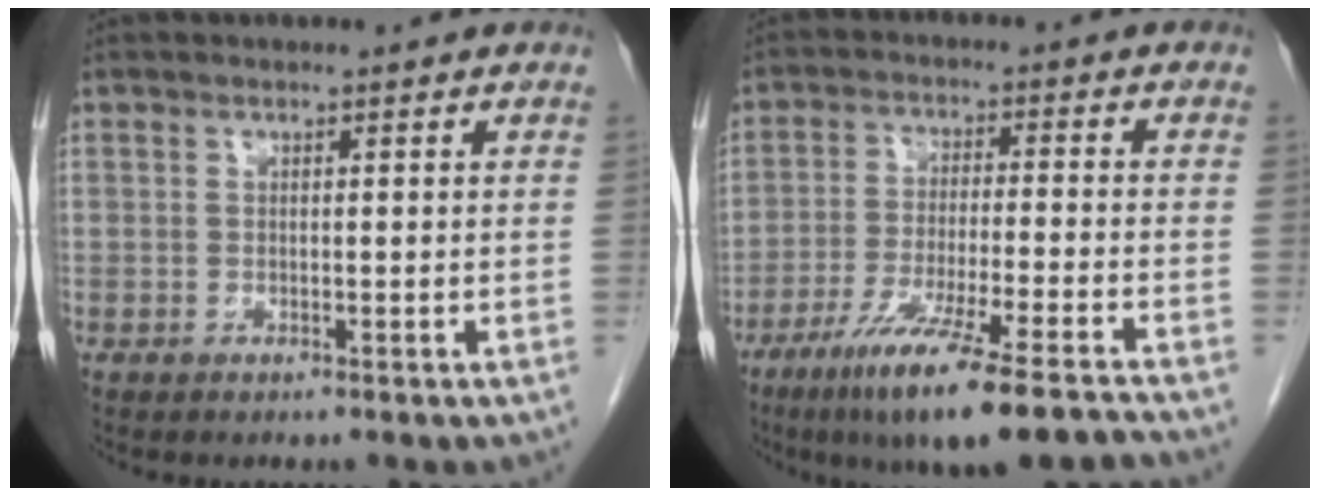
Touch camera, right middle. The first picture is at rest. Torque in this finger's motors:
{"motor_torque": [1.21, -0.93, 0.24, 0.14]}